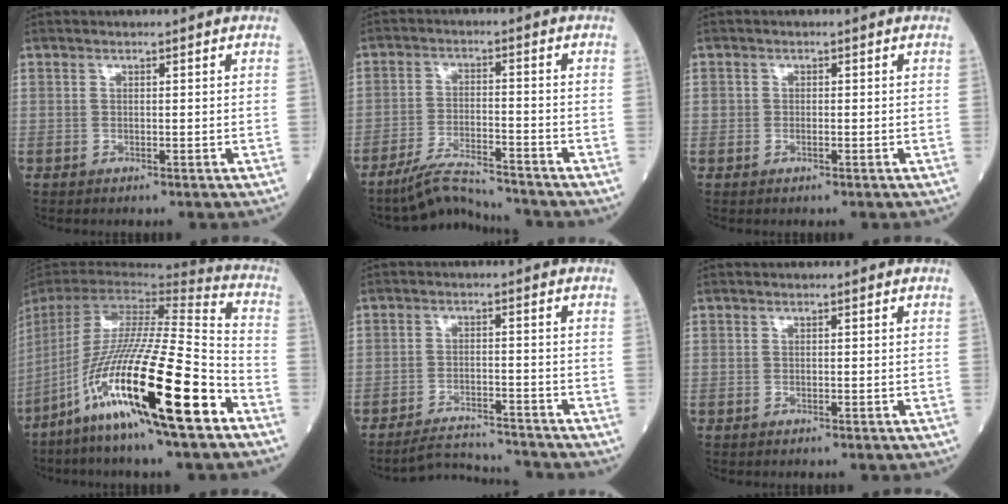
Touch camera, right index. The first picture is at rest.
{"total": 6.4, "force": [-6.3, 0.0, 1.2], "torque": [-0.027, -0.007, -0.112]}
{"total": 0.8, "force": [-0.2, 0.6, 0.5], "torque": [-0.012, 0.002, -0.001]}
{"total": 25.0, "force": [-13.2, 1.3, 21.2], "torque": [-0.402, -0.059, -0.246]}
{"total": 6.6, "force": [-6.6, -0.3, -0.1], "torque": [-0.003, 0.004, -0.111]}
{"total": 0.0}